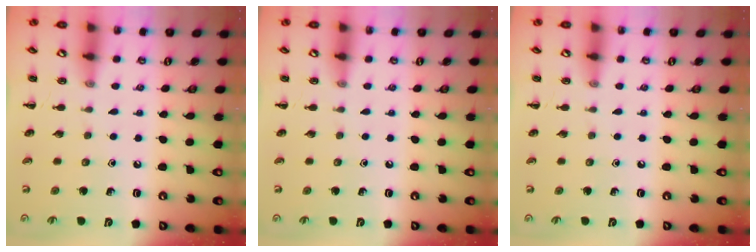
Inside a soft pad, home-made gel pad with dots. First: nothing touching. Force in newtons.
{"total": 0.0}
{"total": 0.0}